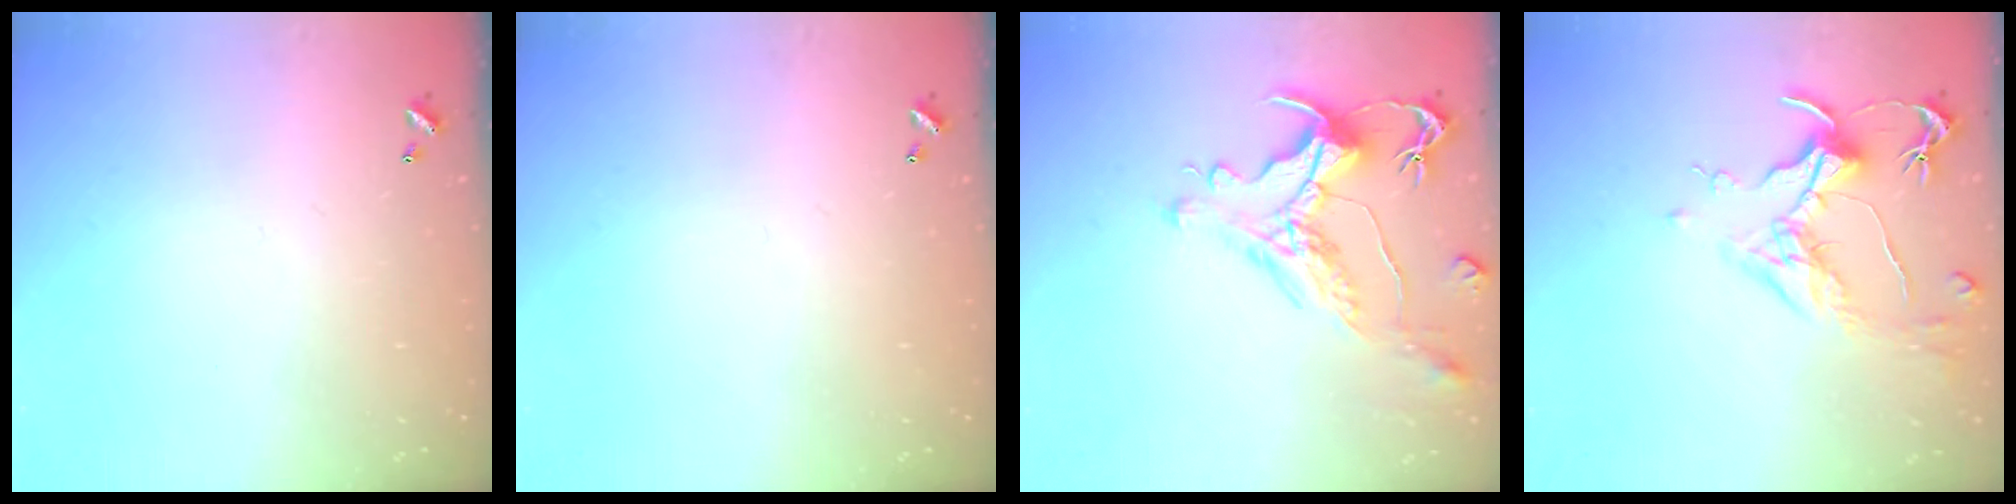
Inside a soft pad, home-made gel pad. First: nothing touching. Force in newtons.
{"total": 0.0}
{"total": 1.3, "press": 0.1, "slide": 1.3}
{"total": 1.7, "press": 1.4, "slide": 0.9}